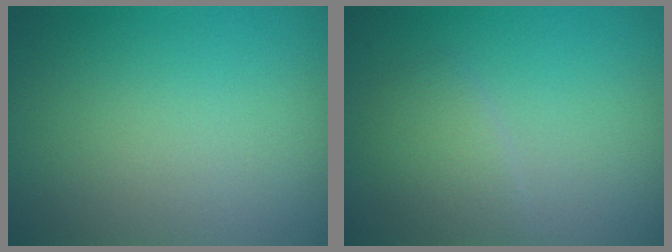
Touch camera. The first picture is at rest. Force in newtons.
{"total": 2.0, "press": 2.0, "slide": 0.1}